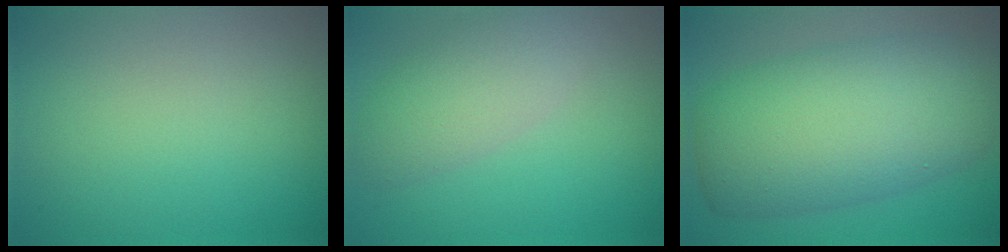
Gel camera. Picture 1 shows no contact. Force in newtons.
{"total": 4.1, "press": 4.1, "slide": 0.3}
{"total": 10.5, "press": 10.5, "slide": 0.2}